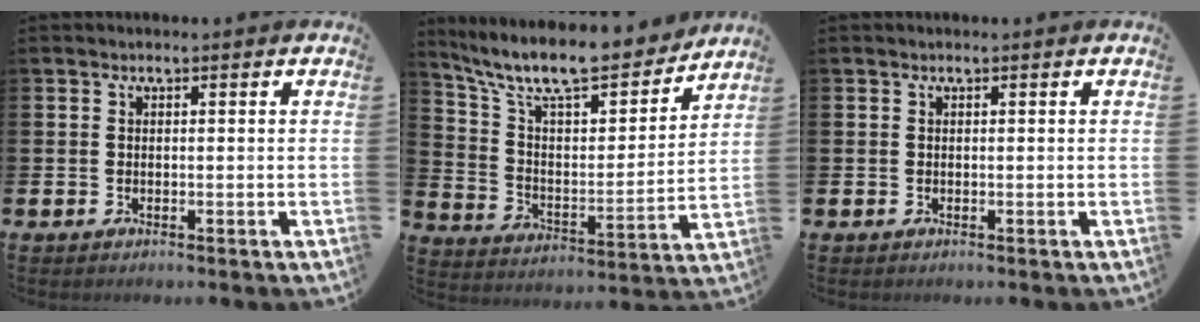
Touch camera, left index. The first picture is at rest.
{"total": 11.8, "force": [10.4, 3.0, 4.8], "torque": [-0.128, -0.068, 0.180]}
{"total": 0.0}